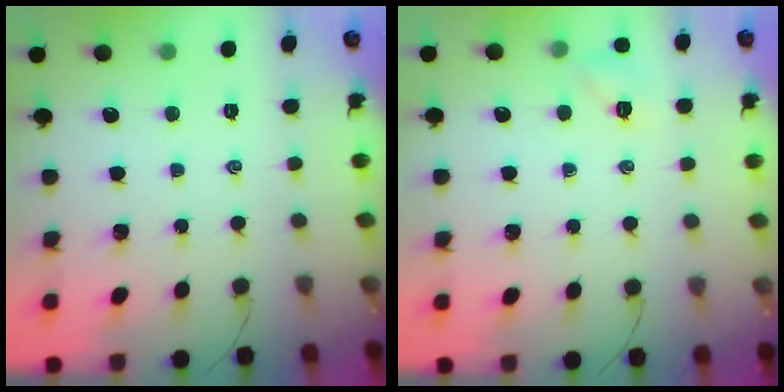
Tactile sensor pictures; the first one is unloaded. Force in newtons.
{"total": 5.8, "press": 5.6, "slide": 1.4}